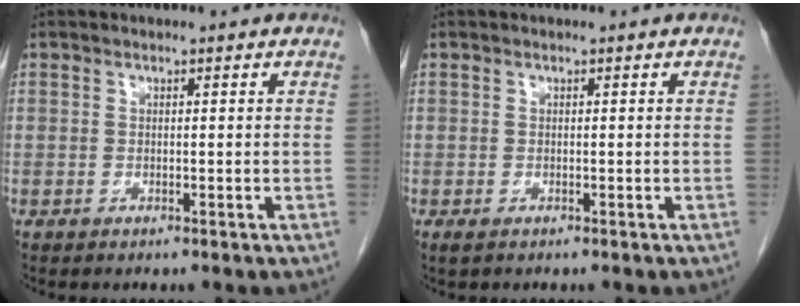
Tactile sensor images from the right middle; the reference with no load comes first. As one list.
[{"total": 0.7, "force": [-0.4, 0.3, 0.5], "torque": [-0.011, -0.001, -0.002]}]